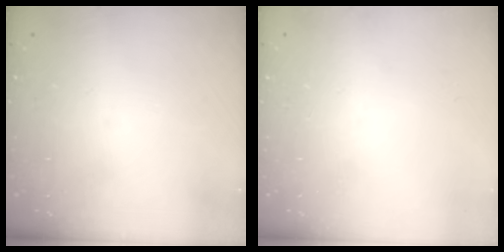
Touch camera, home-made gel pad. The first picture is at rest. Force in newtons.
{"total": 0.0}